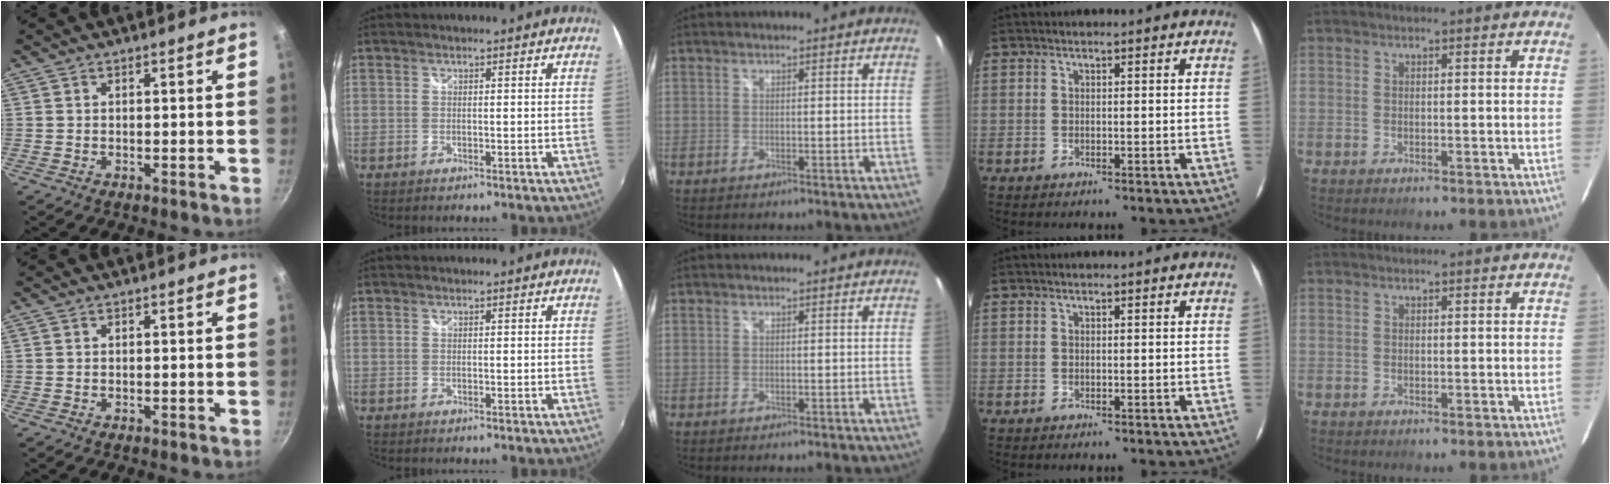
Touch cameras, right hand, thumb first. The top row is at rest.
{}